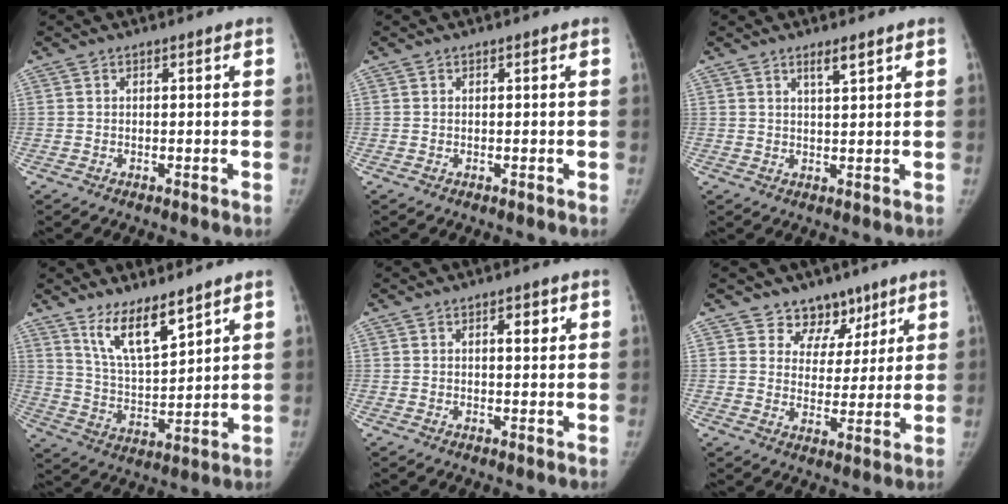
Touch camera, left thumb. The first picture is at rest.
{"total": 0.0}
{"total": 2.8, "force": [1.9, 0.4, 2.1], "torque": [-0.035, -0.013, 0.035]}
{"total": 10.1, "force": [7.3, 2.6, 6.5], "torque": [-0.104, -0.058, 0.148]}
{"total": 2.7, "force": [1.1, 1.2, 2.1], "torque": [-0.022, -0.002, 0.014]}
{"total": 8.0, "force": [5.6, 5.6, 1.1], "torque": [0.031, -0.034, 0.091]}